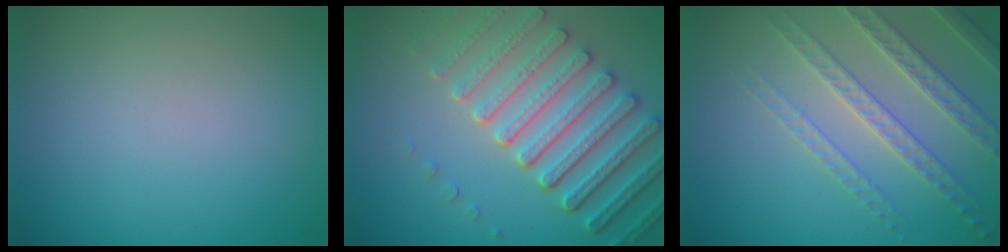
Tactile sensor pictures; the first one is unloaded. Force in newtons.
{"total": 7.3, "press": 5.6, "slide": 4.8}
{"total": 3.9, "press": 3.7, "slide": 1.0}